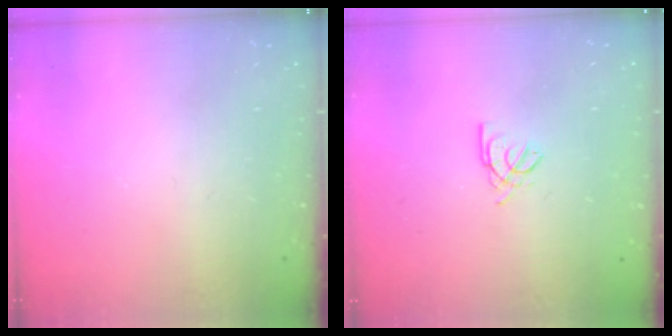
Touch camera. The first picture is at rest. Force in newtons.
{"total": 2.3, "press": 2.3, "slide": 0.5}